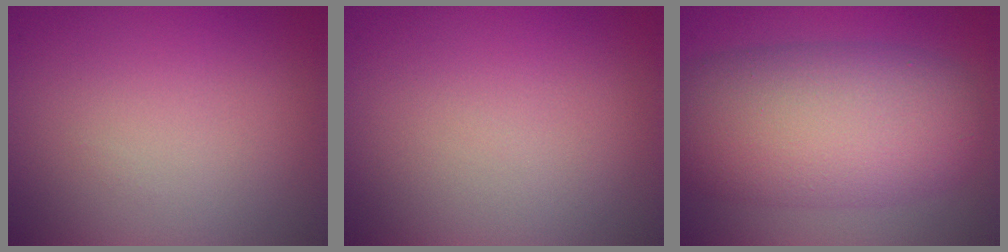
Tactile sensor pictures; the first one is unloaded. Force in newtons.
{"total": 0.0}
{"total": 9.4, "press": 9.4, "slide": 0.5}